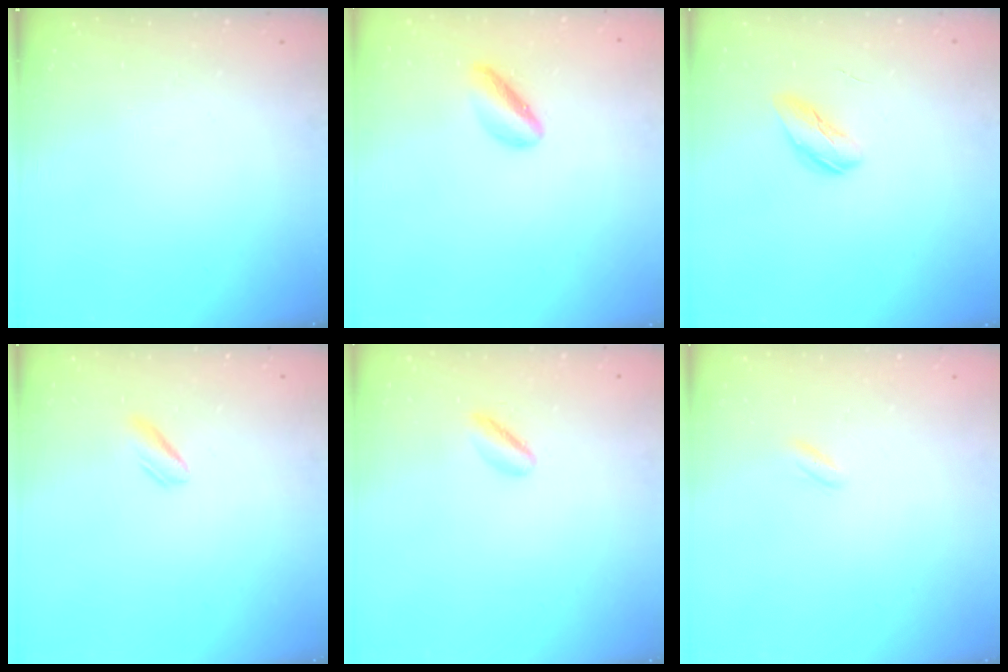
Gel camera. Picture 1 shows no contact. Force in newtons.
{"total": 4.0, "press": 4.0, "slide": 0.7}
{"total": 4.8, "press": 4.8, "slide": 0.2}
{"total": 2.4, "press": 2.3, "slide": 0.9}
{"total": 2.7, "press": 2.5, "slide": 1.0}
{"total": 2.2, "press": 2.0, "slide": 1.0}